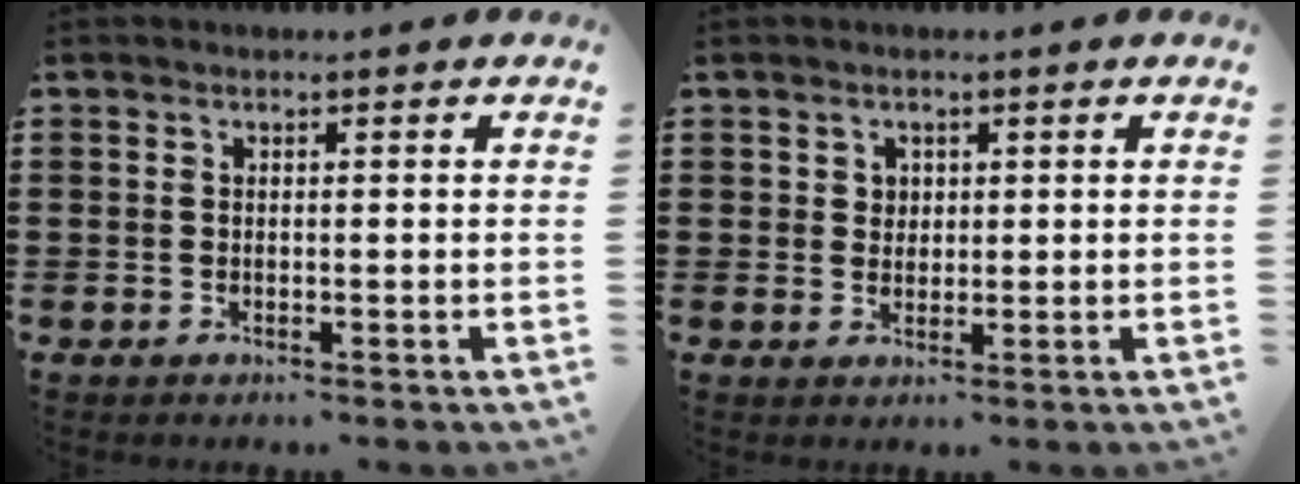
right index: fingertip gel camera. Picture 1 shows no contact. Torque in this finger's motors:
{"motor_torque": [0.01, 0.01, 0.00, 0.02]}